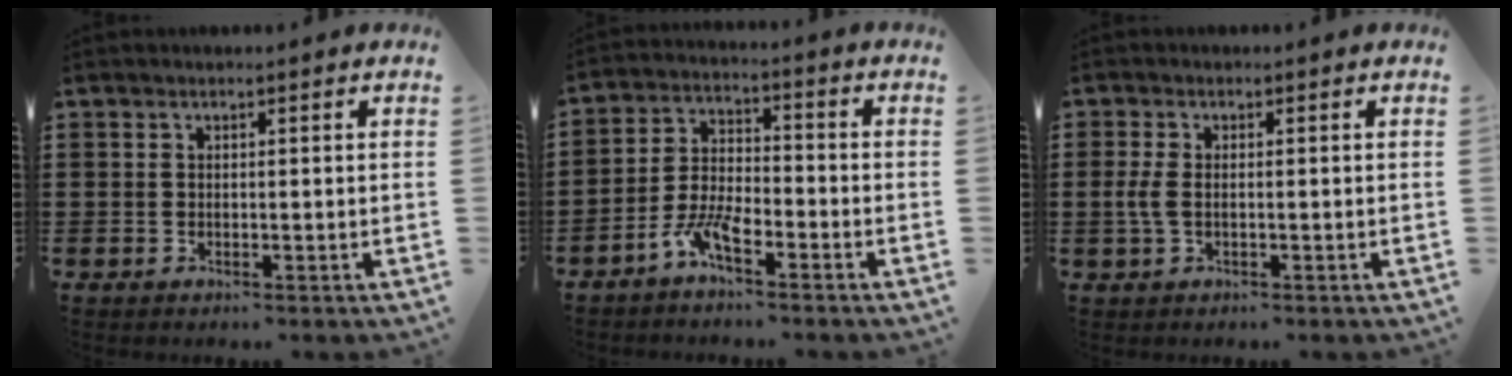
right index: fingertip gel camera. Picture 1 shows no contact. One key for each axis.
{"total": 6.0, "fx": -4.4, "fy": 1.8, "fz": 3.7, "tx": -0.095, "ty": 0.000, "tz": -0.092}
{"total": 2.7, "fx": -0.5, "fy": 1.2, "fz": 2.4, "tx": -0.067, "ty": -0.006, "tz": -0.015}